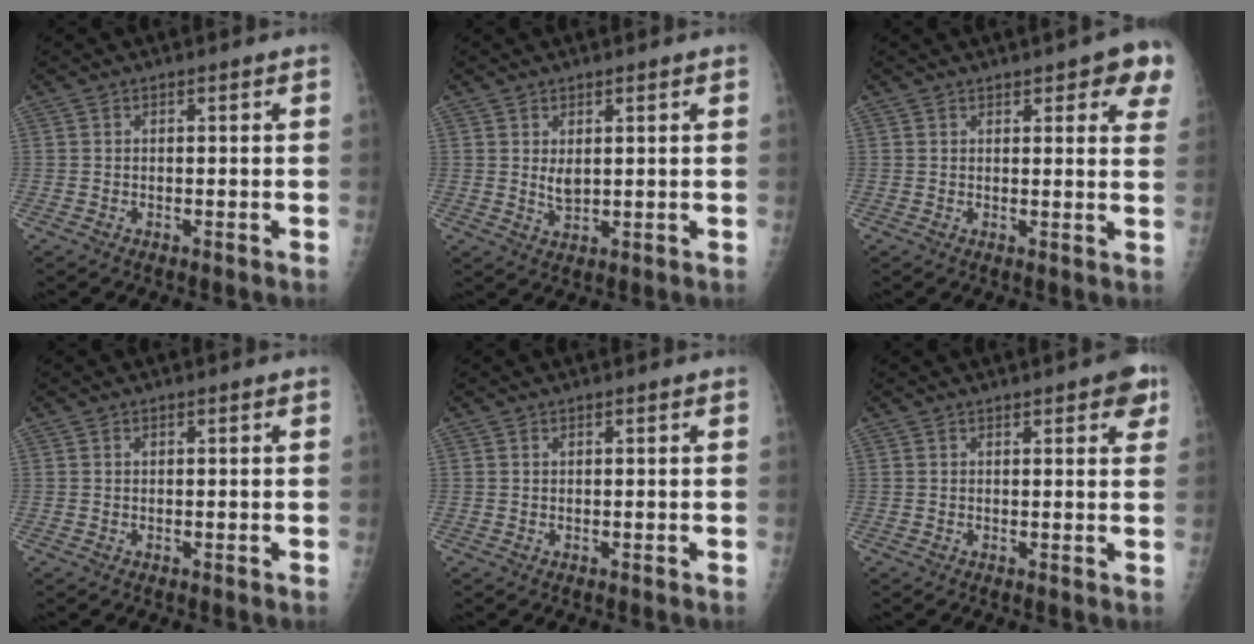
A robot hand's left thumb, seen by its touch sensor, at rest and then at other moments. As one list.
[{"total": 2.9, "force": [1.0, 1.4, 2.3], "torque": [-0.034, -0.013, 0.021]}, {"total": 8.1, "force": [4.7, 2.8, 5.9], "torque": [-0.036, -0.013, 0.049]}, {"total": 0.0}, {"total": 0.0}, {"total": 5.0, "force": [2.7, 1.8, 3.8], "torque": [-0.027, -0.006, 0.024]}]